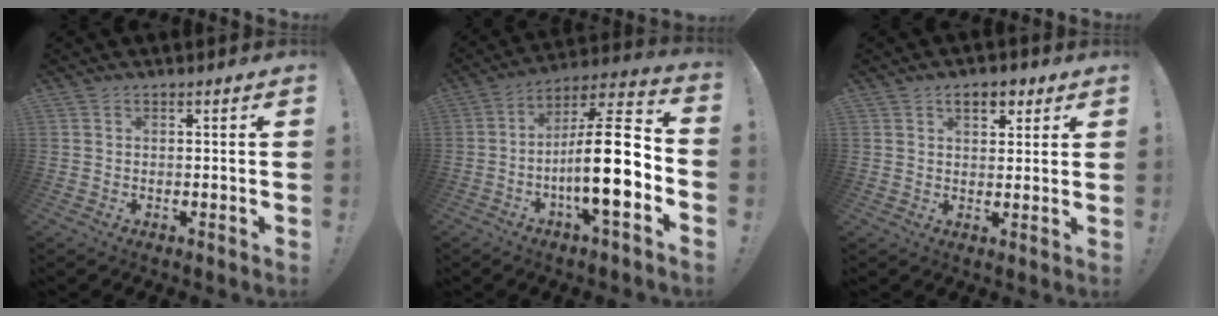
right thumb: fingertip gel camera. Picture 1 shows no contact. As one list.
[{"total": 20.7, "force": [-4.6, 5.8, 19.3], "torque": [-0.329, 0.021, -0.076]}, {"total": 5.5, "force": [2.9, 3.2, 3.4], "torque": [-0.043, 0.000, 0.048]}]